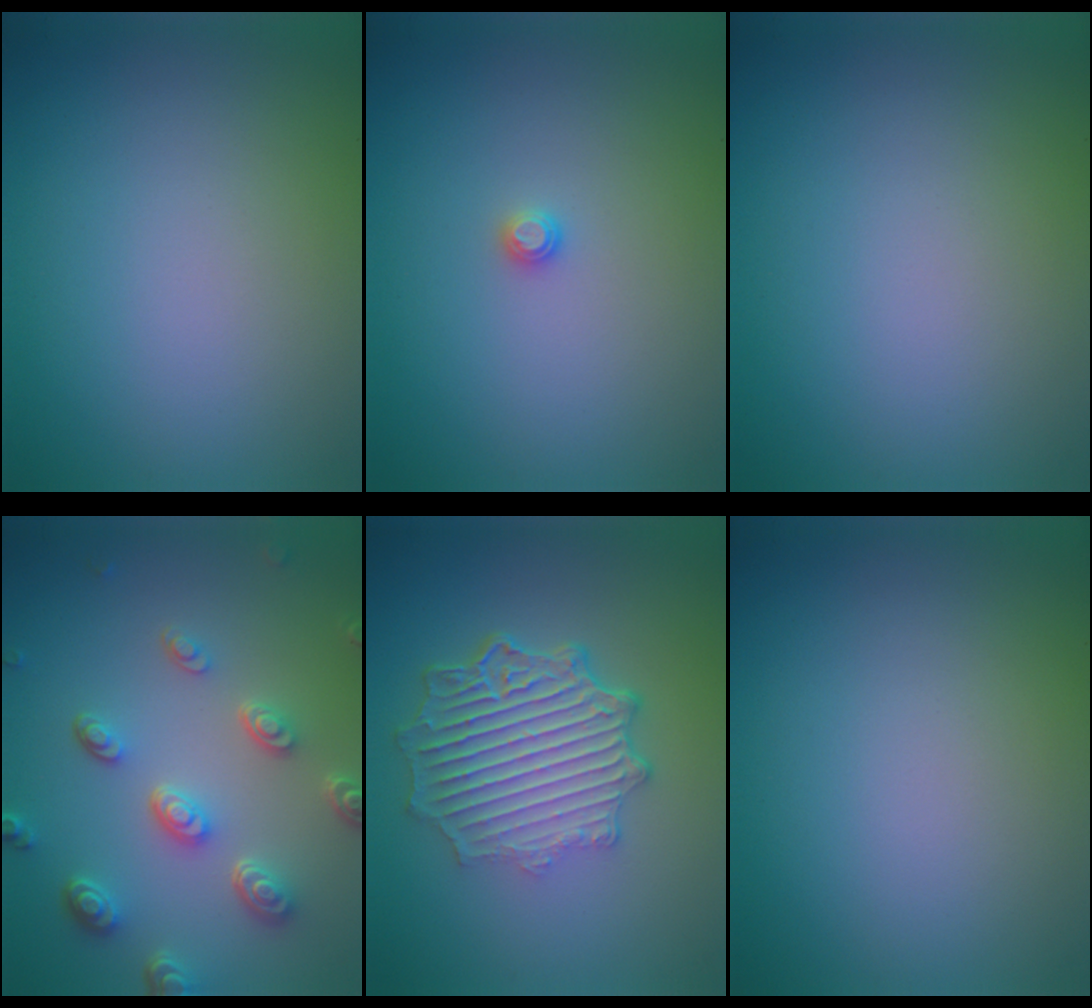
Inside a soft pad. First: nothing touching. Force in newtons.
{"total": 0.8, "press": 0.8, "slide": 0.1}
{"total": 0.0}
{"total": 5.2, "press": 3.9, "slide": 3.4}
{"total": 7.0, "press": 5.3, "slide": 4.6}
{"total": 0.0}